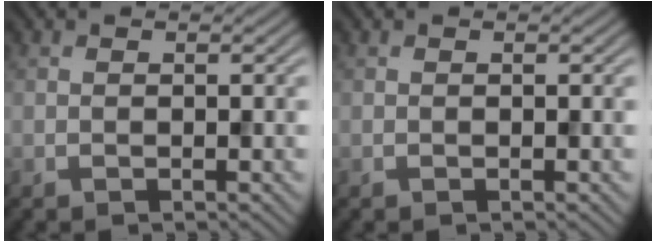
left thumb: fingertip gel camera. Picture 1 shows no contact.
{"total": 0.0}